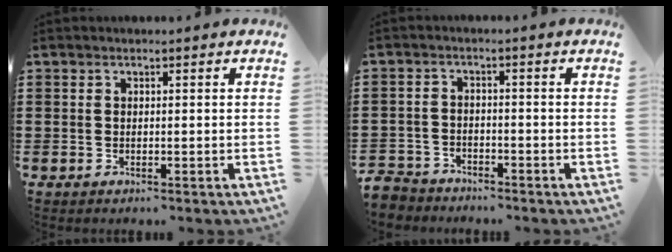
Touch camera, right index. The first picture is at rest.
{"total": 3.0, "force": [-2.9, 0.7, -0.2], "torque": [-0.013, -0.005, -0.067]}